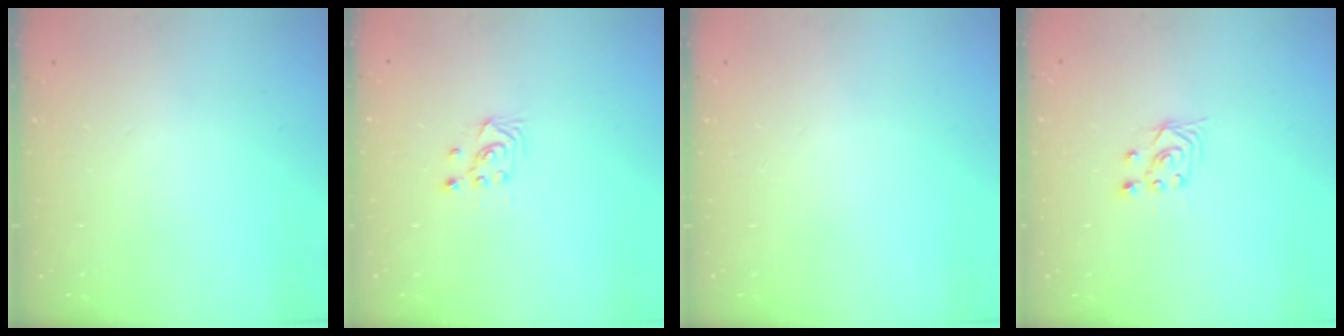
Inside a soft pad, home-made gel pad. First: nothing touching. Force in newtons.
{"total": 2.6, "press": 2.6, "slide": 0.3}
{"total": 0.0}
{"total": 2.5, "press": 2.2, "slide": 1.2}